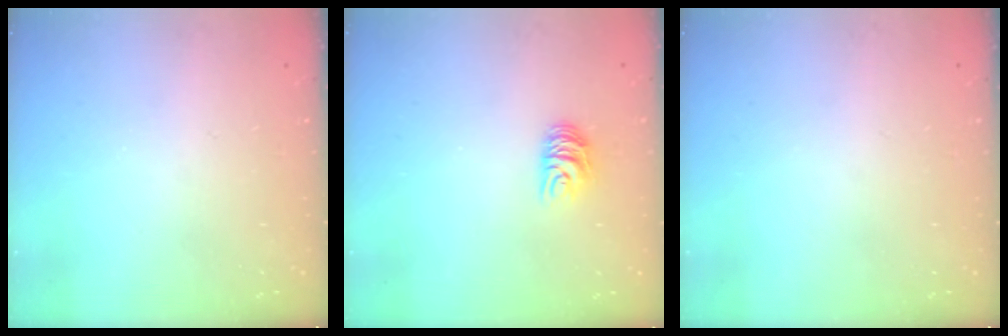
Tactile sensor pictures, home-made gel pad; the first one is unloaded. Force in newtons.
{"total": 6.2, "press": 6.2, "slide": 0.4}
{"total": 0.0}